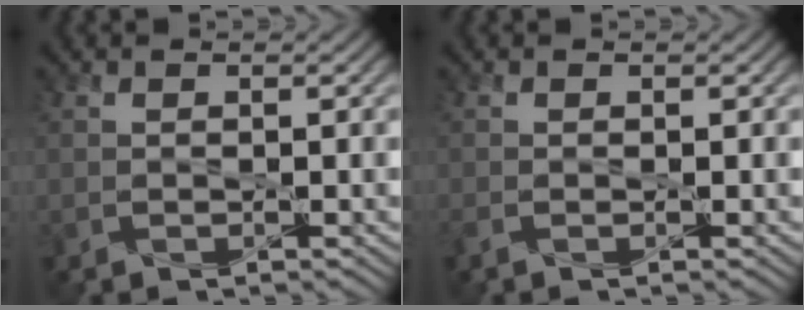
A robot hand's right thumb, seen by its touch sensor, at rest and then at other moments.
{"total": 0.8, "force": [-0.6, 0.2, 0.6], "torque": [-0.017, -0.004, -0.013]}